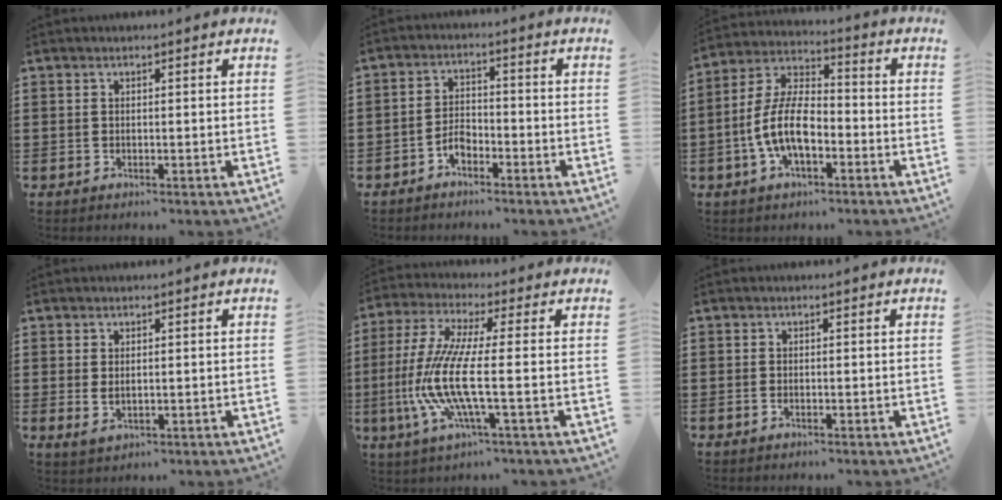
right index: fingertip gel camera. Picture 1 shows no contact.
{"total": 3.1, "force": [-2.2, 1.5, 1.5], "torque": [-0.039, 0.000, -0.046]}
{"total": 9.7, "force": [-3.1, 4.6, 7.9], "torque": [-0.188, -0.001, -0.065]}
{"total": 1.7, "force": [0.4, 0.9, 1.4], "torque": [-0.037, -0.001, 0.005]}
{"total": 10.6, "force": [-2.3, 1.3, 10.3], "torque": [-0.249, -0.027, -0.058]}
{"total": 0.6, "force": [-0.4, 0.0, 0.5], "torque": [-0.011, -0.008, -0.005]}